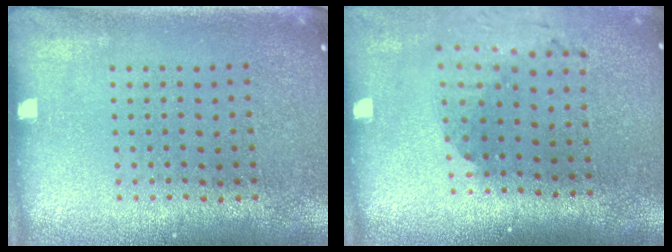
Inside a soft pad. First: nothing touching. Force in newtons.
{"total": 1.9, "press": 1.4, "slide": 1.3}